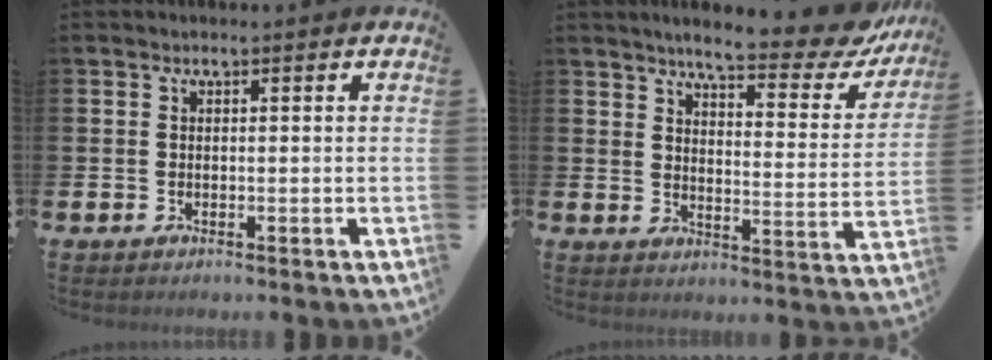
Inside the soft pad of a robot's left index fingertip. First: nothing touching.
{"total": 6.9, "force": [6.2, 1.2, 3.0], "torque": [-0.063, -0.047, 0.098]}